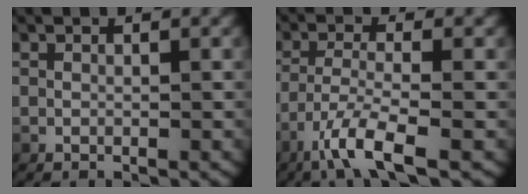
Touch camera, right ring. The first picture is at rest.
{"total": 5.5, "force": [-2.6, 1.6, 4.5], "torque": [-0.102, -0.029, -0.032]}